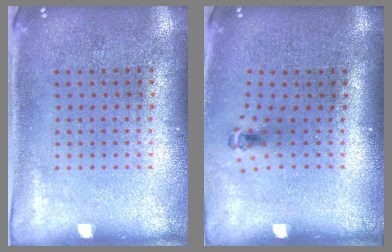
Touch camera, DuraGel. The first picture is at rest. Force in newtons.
{"total": 0.6, "press": 0.3, "slide": 0.5}